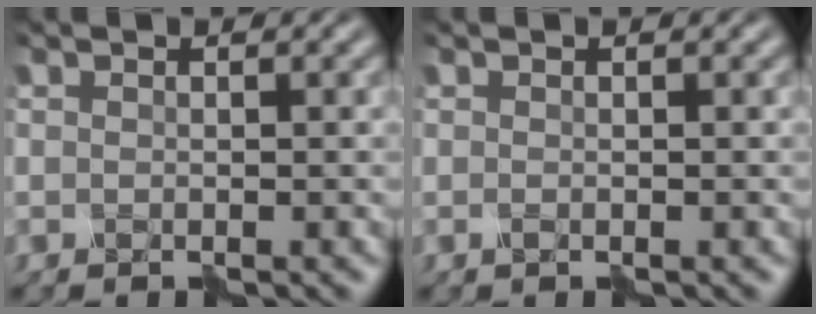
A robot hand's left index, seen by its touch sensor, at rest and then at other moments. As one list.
[{"total": 0.0}]